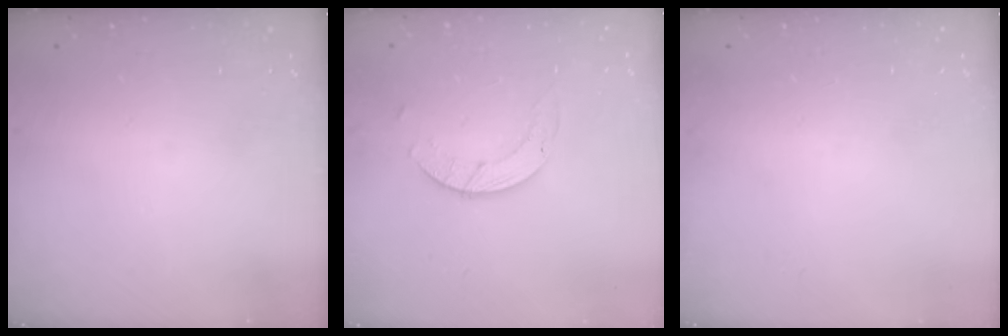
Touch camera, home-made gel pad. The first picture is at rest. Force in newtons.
{"total": 4.5, "press": 4.5, "slide": 0.3}
{"total": 0.0}